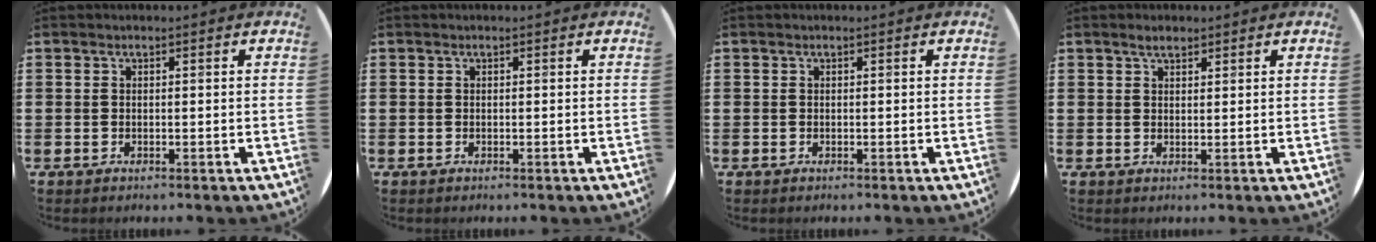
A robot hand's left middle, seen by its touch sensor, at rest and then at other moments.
{"total": 0.0}
{"total": 0.0}
{"total": 1.8, "force": [1.6, 0.6, 0.7], "torque": [-0.008, 0.001, 0.027]}